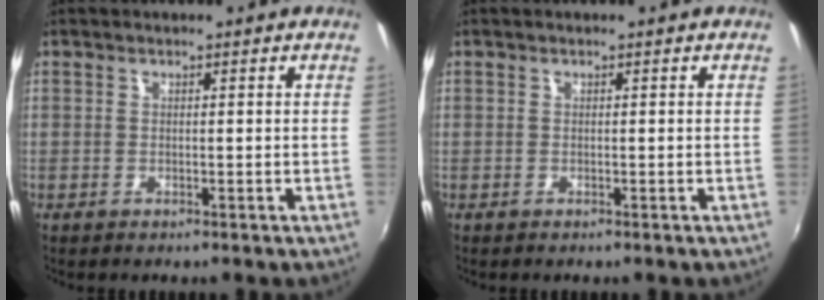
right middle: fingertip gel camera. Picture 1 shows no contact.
{"total": 0.0}